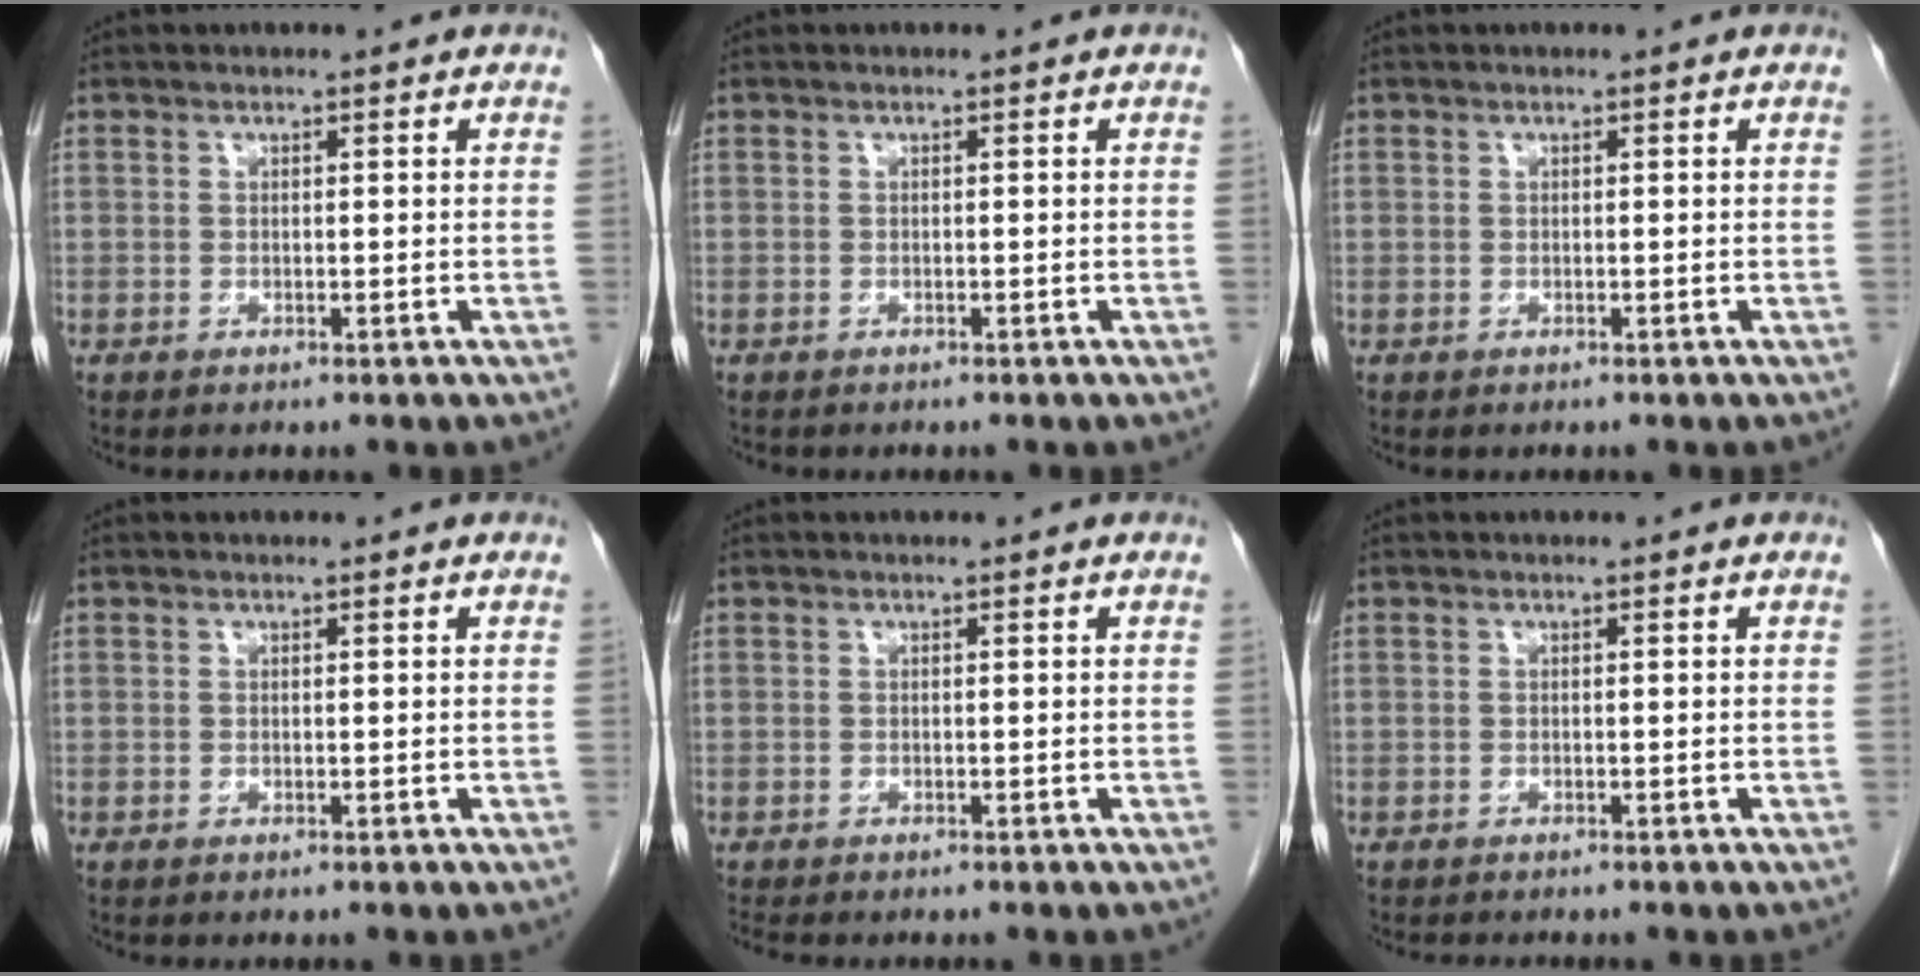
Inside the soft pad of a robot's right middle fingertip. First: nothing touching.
{"total": 0.0}
{"total": 0.0}
{"total": 0.0}
{"total": 2.2, "force": [-1.9, 0.4, 0.9], "torque": [-0.018, -0.006, -0.027]}
{"total": 0.7, "force": [-0.7, 0.0, 0.1], "torque": [-0.006, -0.003, -0.009]}